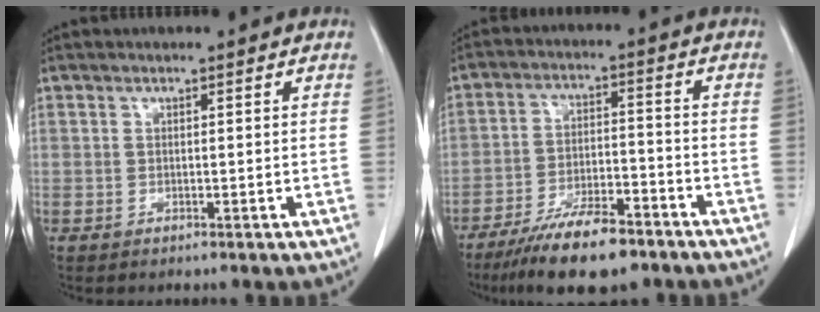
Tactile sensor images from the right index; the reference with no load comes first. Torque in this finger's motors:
{"motor_torque": [0.42, -0.35, 0.25, 0.04]}